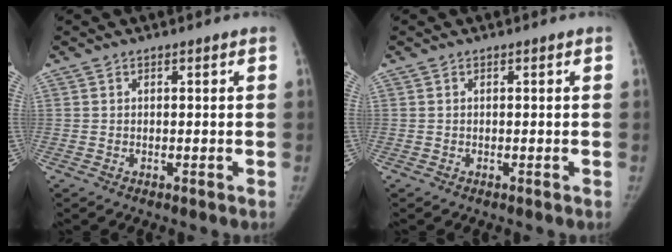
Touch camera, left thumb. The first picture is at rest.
{"total": 0.0}